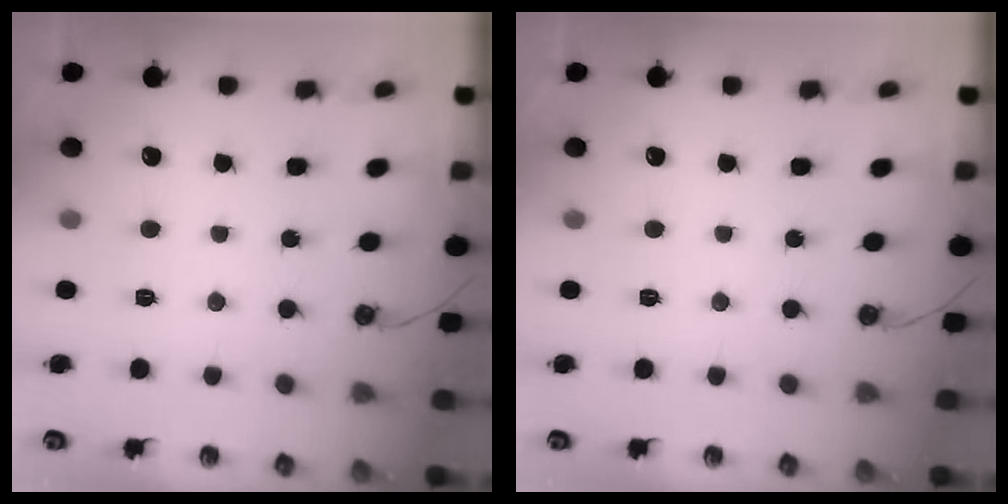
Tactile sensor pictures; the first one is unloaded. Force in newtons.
{"total": 0.0}